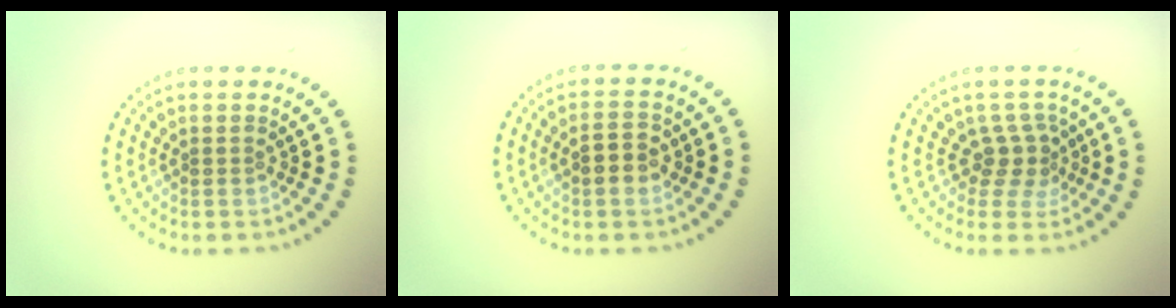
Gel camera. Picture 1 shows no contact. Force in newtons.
{"total": 2.6, "press": 2.6, "slide": 0.1}
{"total": 2.5, "press": 1.8, "slide": 1.7}